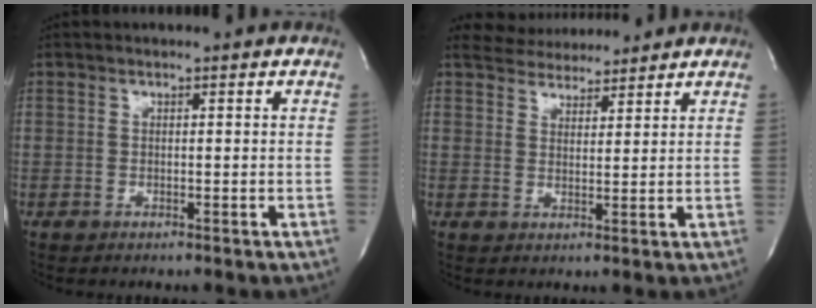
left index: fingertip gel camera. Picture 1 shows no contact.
{"total": 6.6, "force": [6.2, 1.8, 1.4], "torque": [-0.020, 0.011, 0.097]}